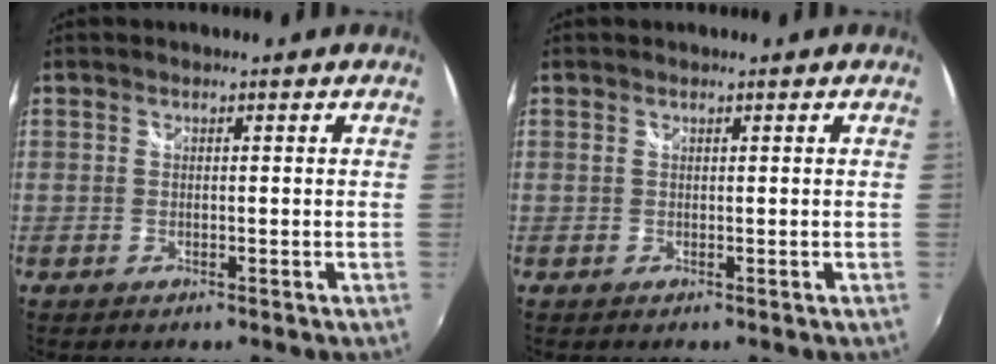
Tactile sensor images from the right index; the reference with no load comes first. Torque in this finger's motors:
{"motor_torque": [0.01, 0.05, 0.05, 0.01]}